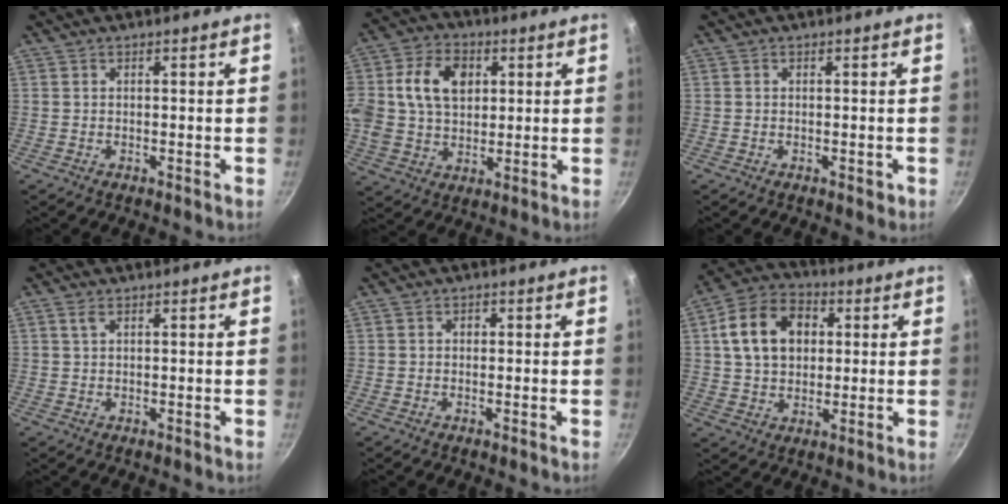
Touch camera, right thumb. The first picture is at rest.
{"total": 17.8, "force": [3.9, 13.2, 11.4], "torque": [-0.221, 0.021, 0.063]}
{"total": 1.1, "force": [-0.3, 0.8, 0.7], "torque": [-0.007, 0.002, -0.005]}
{"total": 1.5, "force": [0.8, 0.8, 1.0], "torque": [-0.019, -0.001, 0.015]}
{"total": 1.1, "force": [0.1, 1.0, 0.6], "torque": [-0.005, 0.006, 0.000]}
{"total": 13.9, "force": [3.1, 10.3, 8.9], "torque": [-0.132, 0.016, 0.042]}